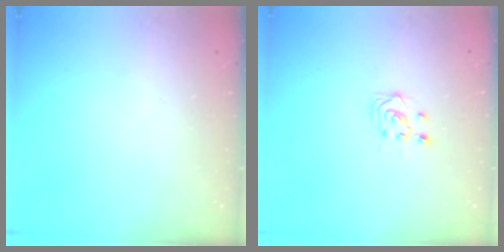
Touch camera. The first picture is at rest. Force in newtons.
{"total": 3.2, "press": 2.9, "slide": 1.2}